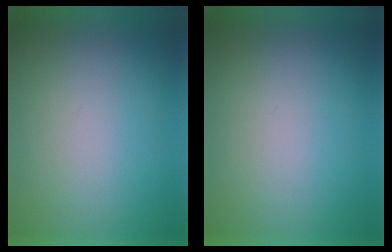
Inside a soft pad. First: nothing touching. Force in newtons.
{"total": 0.0}